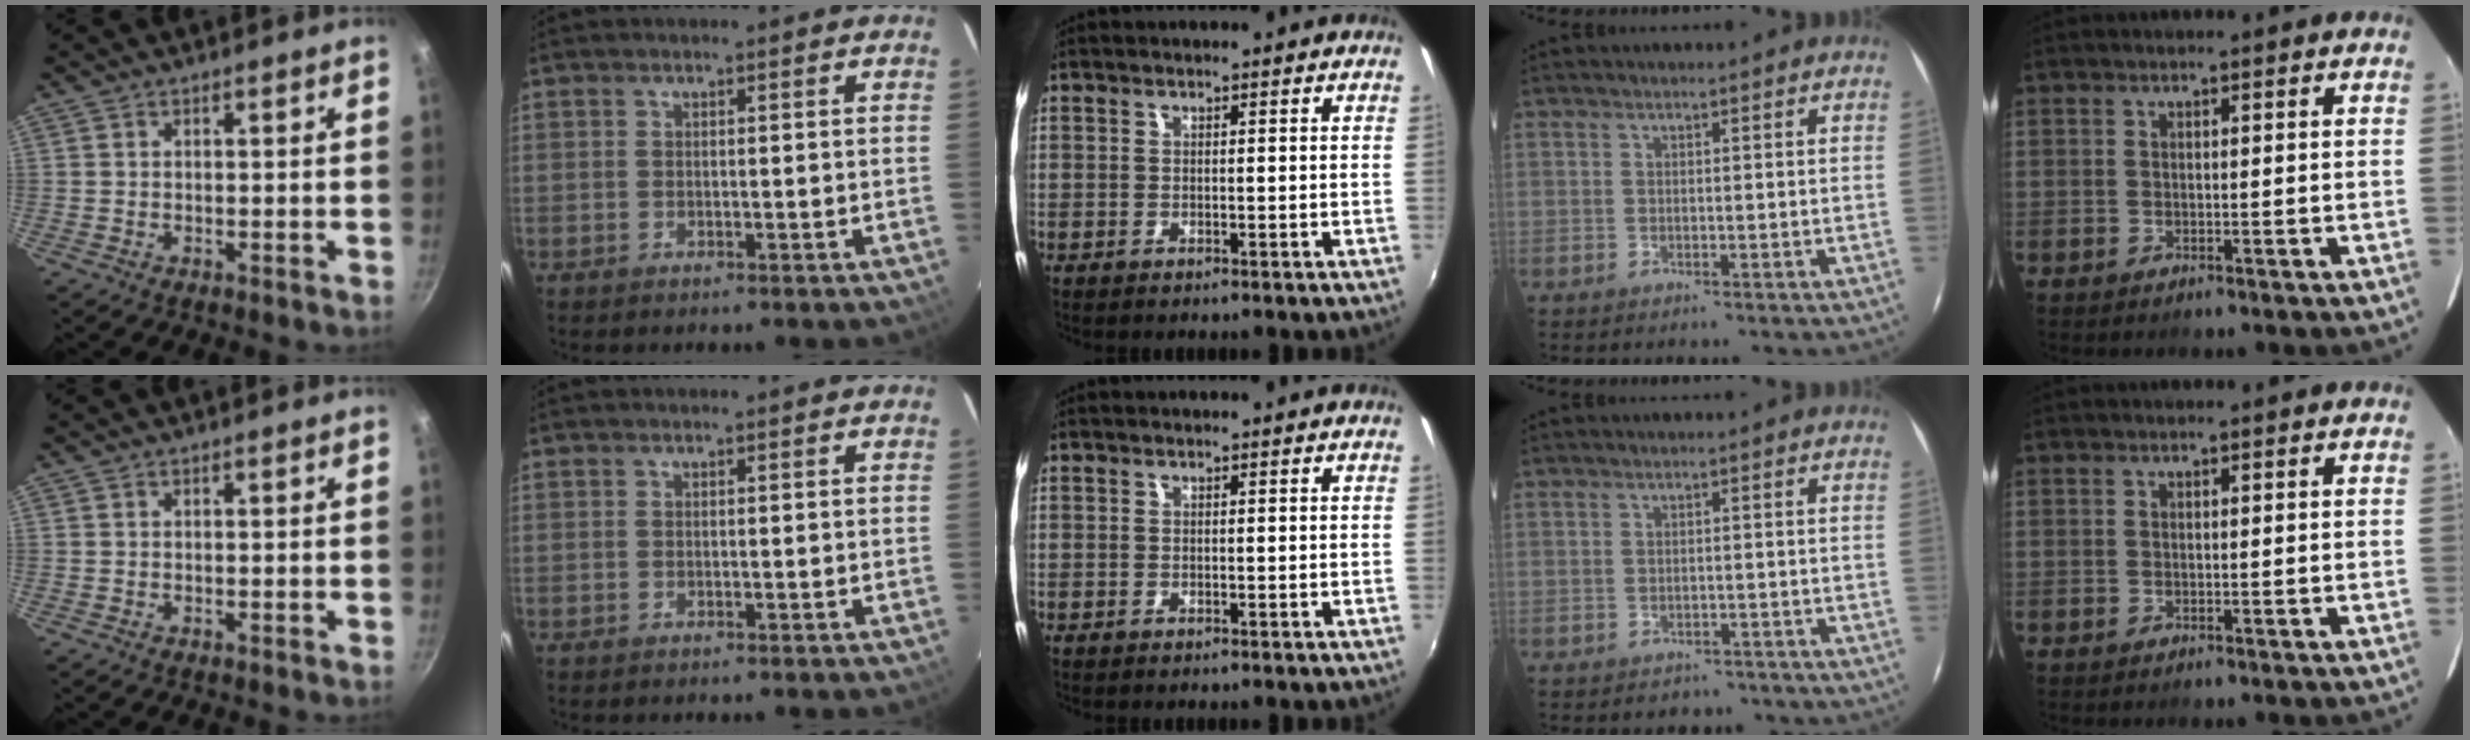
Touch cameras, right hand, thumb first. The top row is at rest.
{"ring": {"total": 4.0, "force": [-3.2, 2.3, 0.7], "torque": [-0.007, 0.010, -0.034]}}